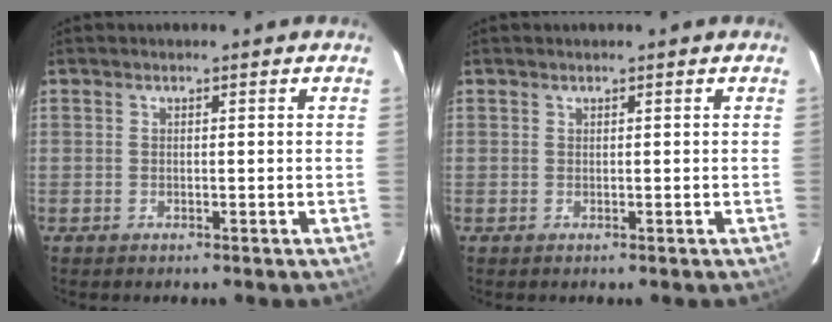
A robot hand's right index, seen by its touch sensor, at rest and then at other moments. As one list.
[{"total": 0.0}]